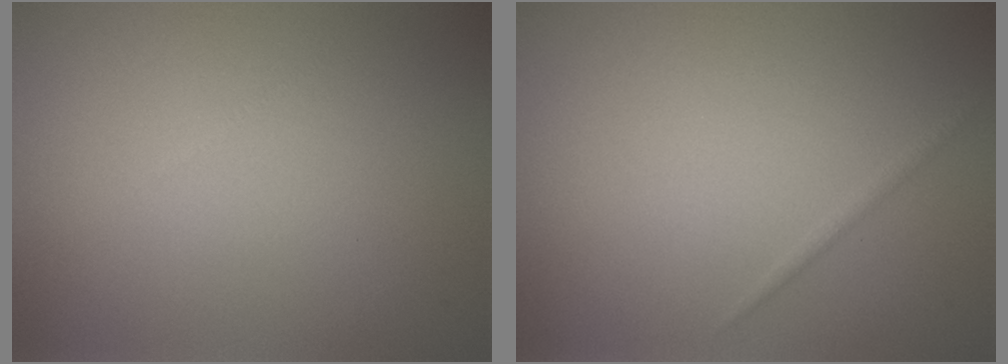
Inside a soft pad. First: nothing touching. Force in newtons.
{"total": 0.6, "press": 0.6, "slide": 0.0}